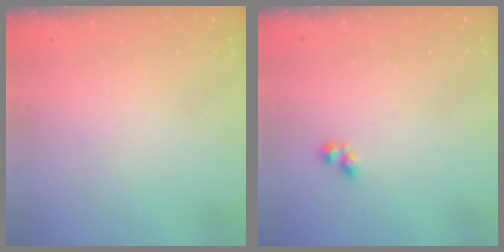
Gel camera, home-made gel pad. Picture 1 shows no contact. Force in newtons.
{"total": 2.7, "press": 2.5, "slide": 1.1}